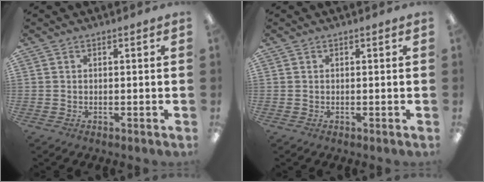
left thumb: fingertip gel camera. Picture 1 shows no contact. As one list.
[{"total": 0.0}]